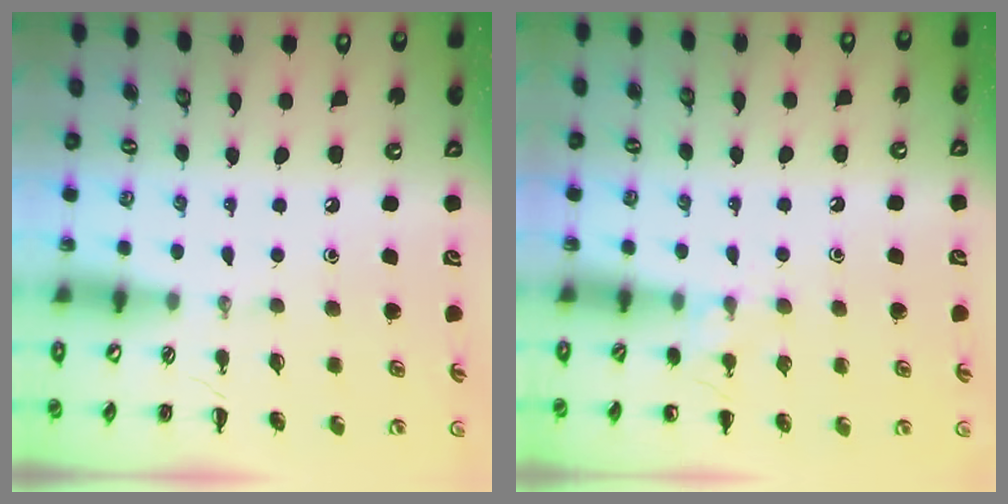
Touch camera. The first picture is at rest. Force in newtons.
{"total": 6.8, "press": 6.5, "slide": 2.0}